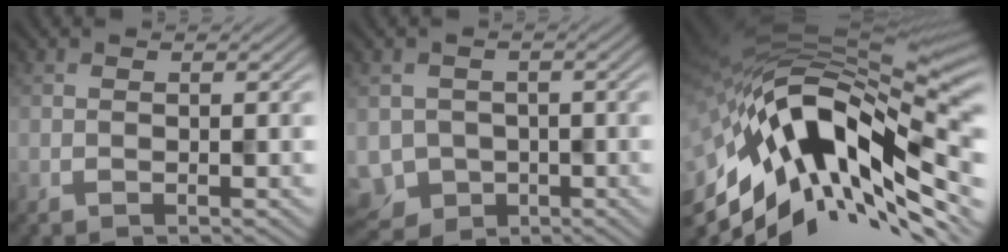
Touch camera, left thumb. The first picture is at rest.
{"total": 3.8, "force": [-1.2, 3.6, -0.5], "torque": [-0.012, -0.021, -0.018]}
{"total": 16.5, "force": [-5.6, 6.9, 13.9], "torque": [-0.264, -0.018, -0.094]}